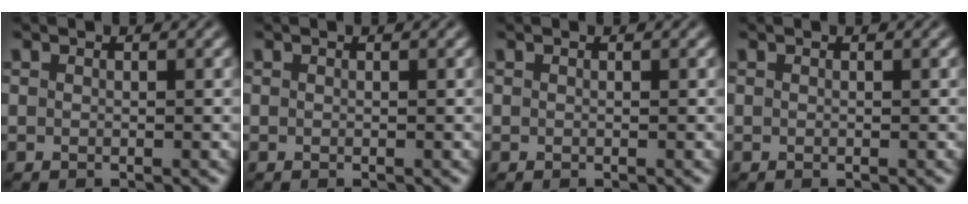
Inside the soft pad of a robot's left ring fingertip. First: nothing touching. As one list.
[{"total": 0.0}, {"total": 0.0}, {"total": 0.0}]